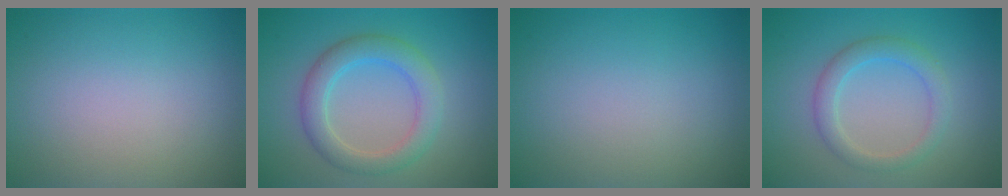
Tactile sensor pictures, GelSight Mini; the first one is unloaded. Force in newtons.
{"total": 4.1, "press": 4.1, "slide": 0.3}
{"total": 0.0}
{"total": 2.7, "press": 2.6, "slide": 0.3}